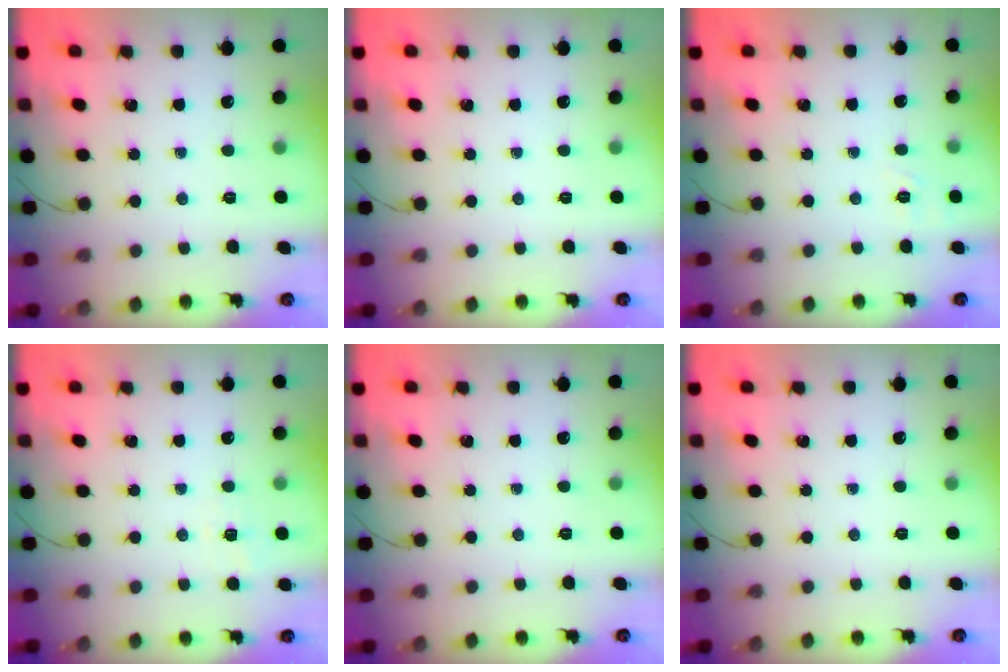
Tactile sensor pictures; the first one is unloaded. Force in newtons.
{"total": 0.0}
{"total": 1.7, "press": 0.2, "slide": 1.7}
{"total": 3.7, "press": 3.2, "slide": 1.7}
{"total": 0.0}
{"total": 0.0}